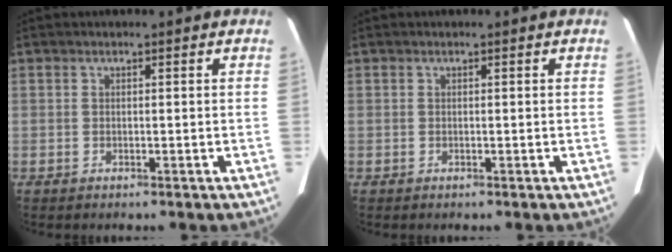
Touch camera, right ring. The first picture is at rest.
{"total": 0.0}